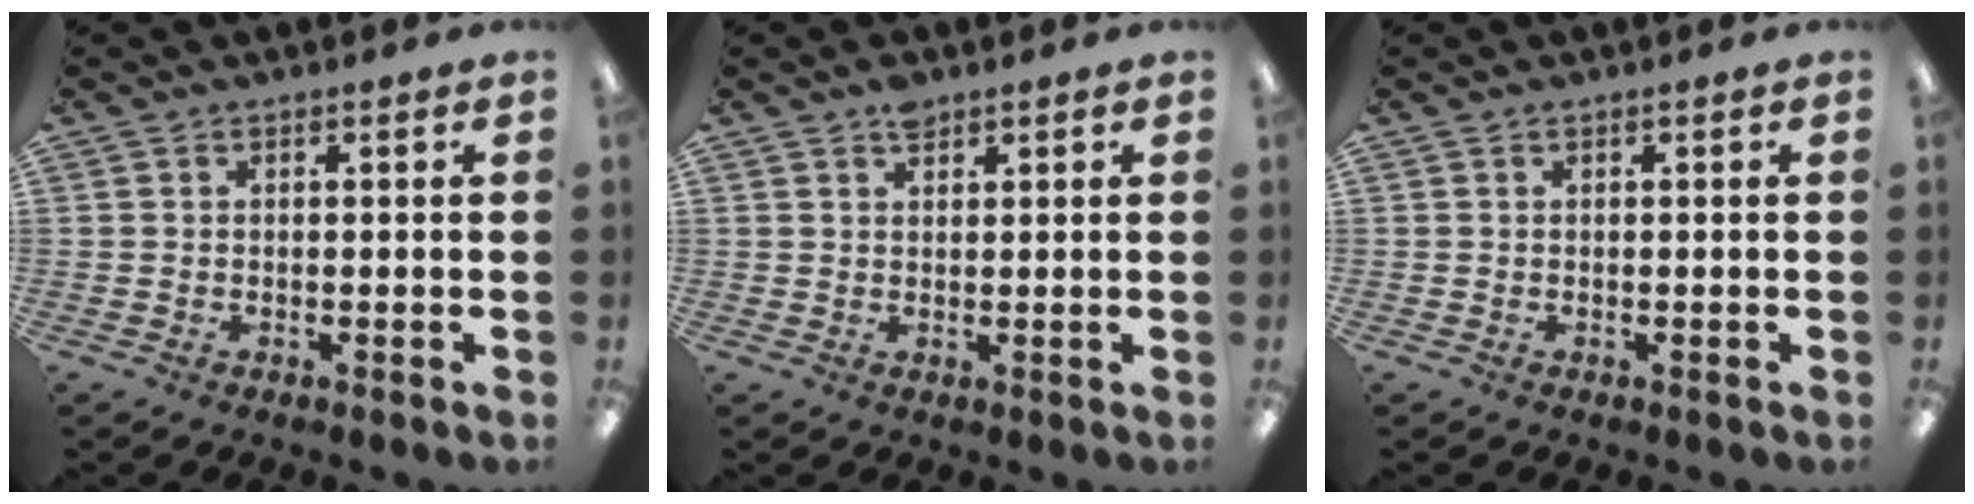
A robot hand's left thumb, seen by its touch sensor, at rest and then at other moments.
{"total": 2.6, "force": [2.0, 1.2, 1.3], "torque": [-0.021, -0.003, 0.034]}
{"total": 0.0}